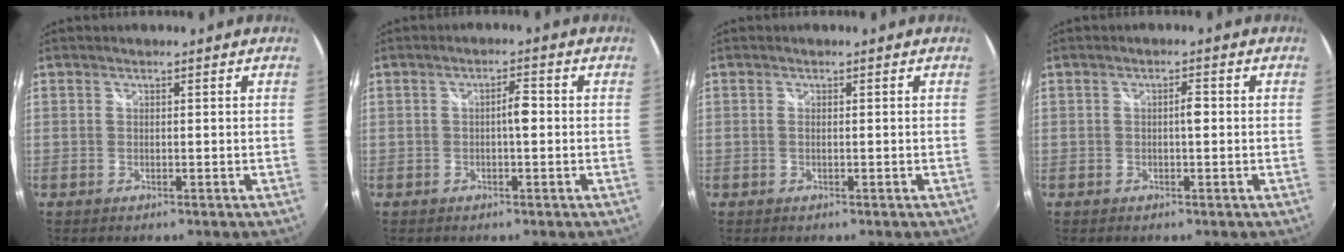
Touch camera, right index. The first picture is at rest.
{"total": 2.5, "force": [-0.3, 0.7, 2.3], "torque": [-0.038, 0.007, -0.006]}
{"total": 0.6, "force": [-0.2, 0.0, 0.6], "torque": [-0.010, 0.000, -0.004]}
{"total": 1.7, "force": [-0.1, 0.6, 1.6], "torque": [-0.026, 0.006, -0.003]}